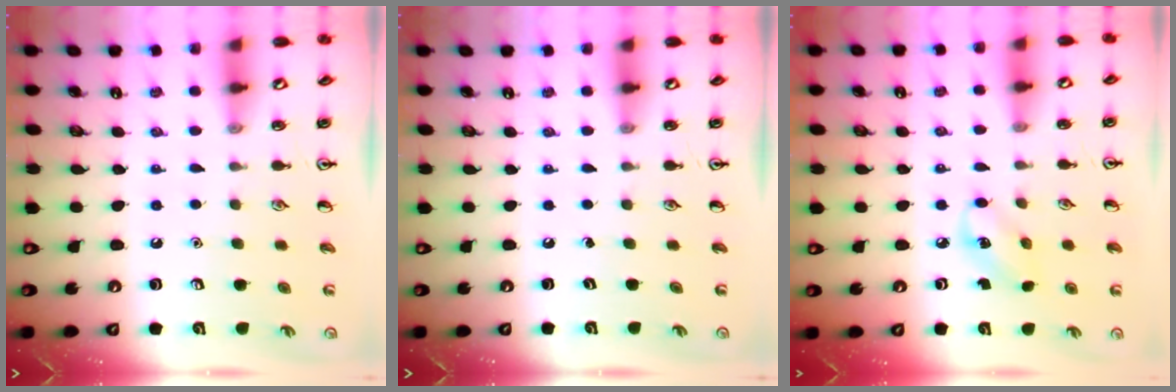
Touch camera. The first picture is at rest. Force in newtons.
{"total": 0.0}
{"total": 4.5, "press": 4.4, "slide": 0.8}